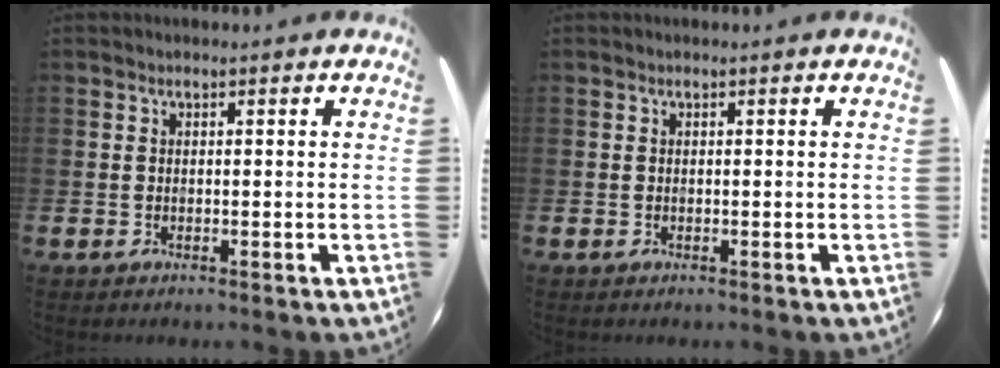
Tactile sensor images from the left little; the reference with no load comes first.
{"total": 0.0}